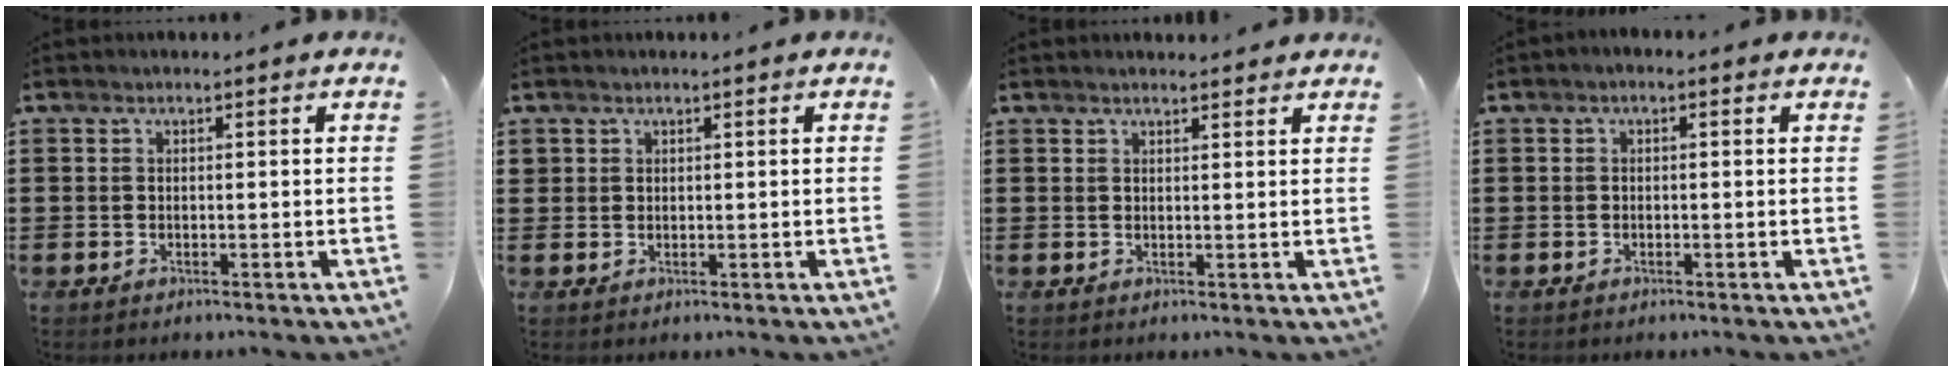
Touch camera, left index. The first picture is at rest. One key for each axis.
{"total": 1.2, "fx": 0.8, "fy": 0.9, "fz": 0.1, "tx": -0.005, "ty": 0.003, "tz": 0.016}
{"total": 1.5, "fx": 1.4, "fy": 0.1, "fz": 0.4, "tx": -0.010, "ty": 0.001, "tz": 0.027}
{"total": 0.7, "fx": -0.4, "fy": 0.3, "fz": 0.5, "tx": -0.010, "ty": -0.002, "tz": -0.007}